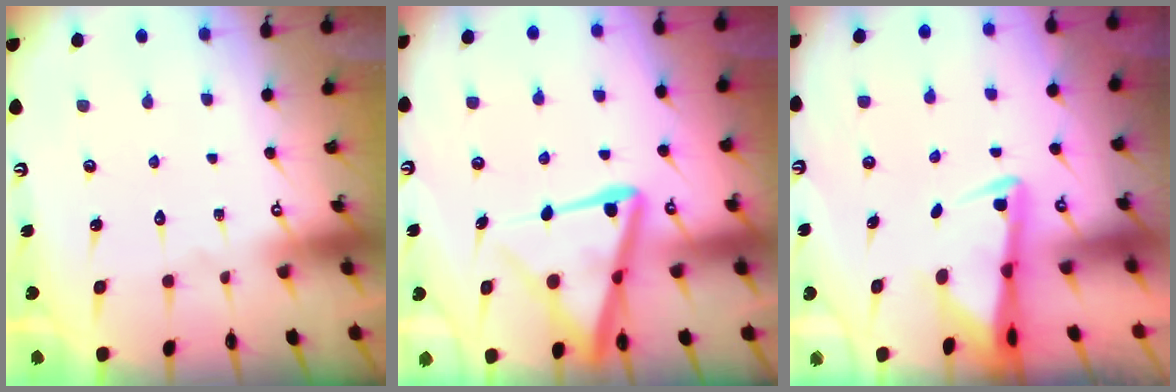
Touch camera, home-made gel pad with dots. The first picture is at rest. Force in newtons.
{"total": 11.9, "press": 11.8, "slide": 1.3}
{"total": 3.0, "press": 2.9, "slide": 0.6}